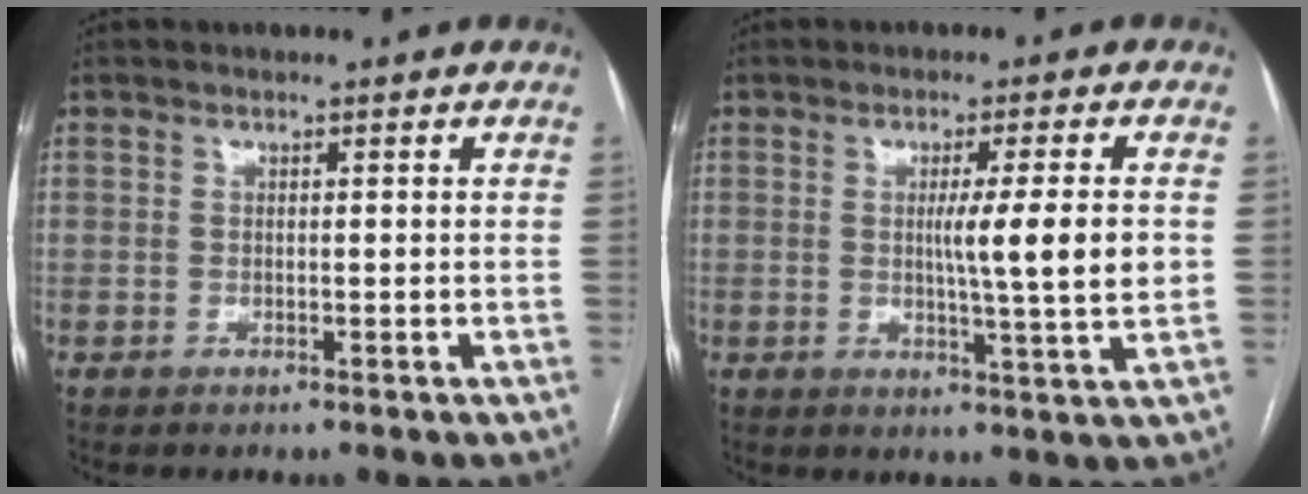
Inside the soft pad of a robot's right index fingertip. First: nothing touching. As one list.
[{"total": 8.0, "force": [0.4, -0.9, 7.9], "torque": [-0.120, -0.013, 0.004]}]